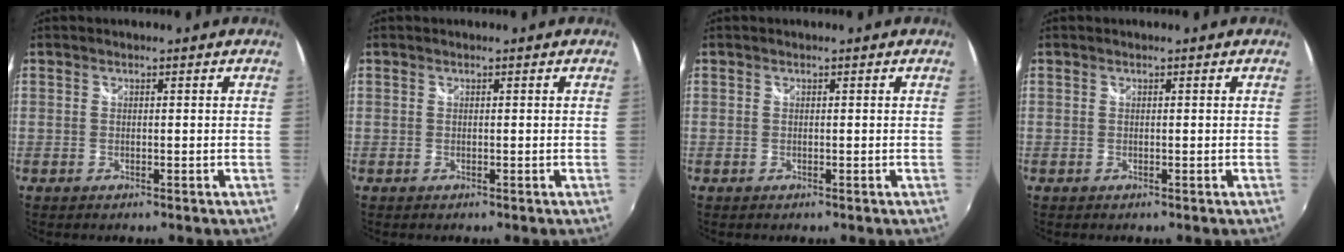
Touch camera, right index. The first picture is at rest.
{"total": 0.0}
{"total": 0.0}
{"total": 0.0}